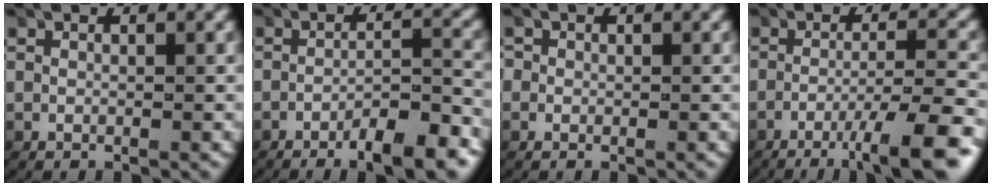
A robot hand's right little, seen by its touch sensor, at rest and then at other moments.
{"total": 5.4, "force": [-4.2, 1.3, 3.3], "torque": [-0.032, 0.005, -0.074]}
{"total": 1.6, "force": [-0.1, 1.6, 0.1], "torque": [-0.013, -0.005, -0.004]}
{"total": 7.5, "force": [-4.6, 1.4, 5.8], "torque": [-0.077, 0.001, -0.074]}